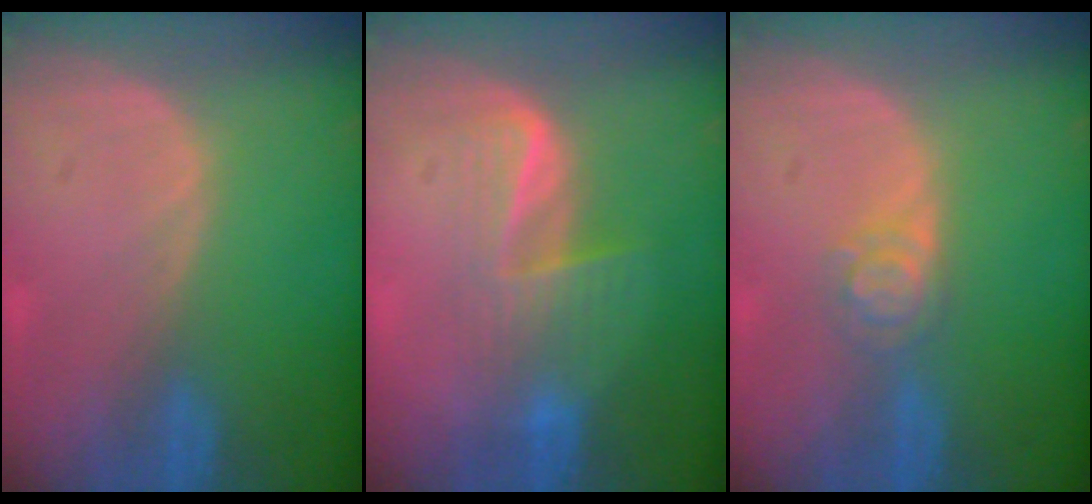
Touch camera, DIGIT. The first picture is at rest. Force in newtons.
{"total": 5.9, "press": 5.4, "slide": 2.3}
{"total": 3.2, "press": 3.1, "slide": 0.4}